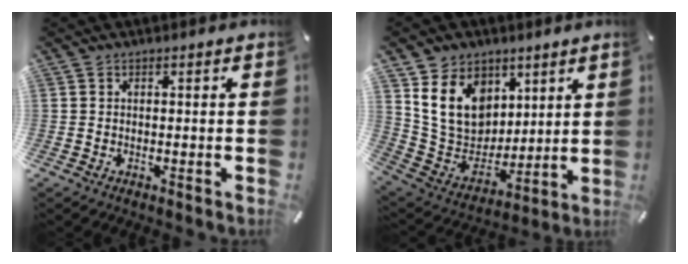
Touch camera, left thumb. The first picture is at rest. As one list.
[{"total": 16.2, "force": [6.0, 13.1, 7.4], "torque": [-0.139, -0.026, 0.124]}]